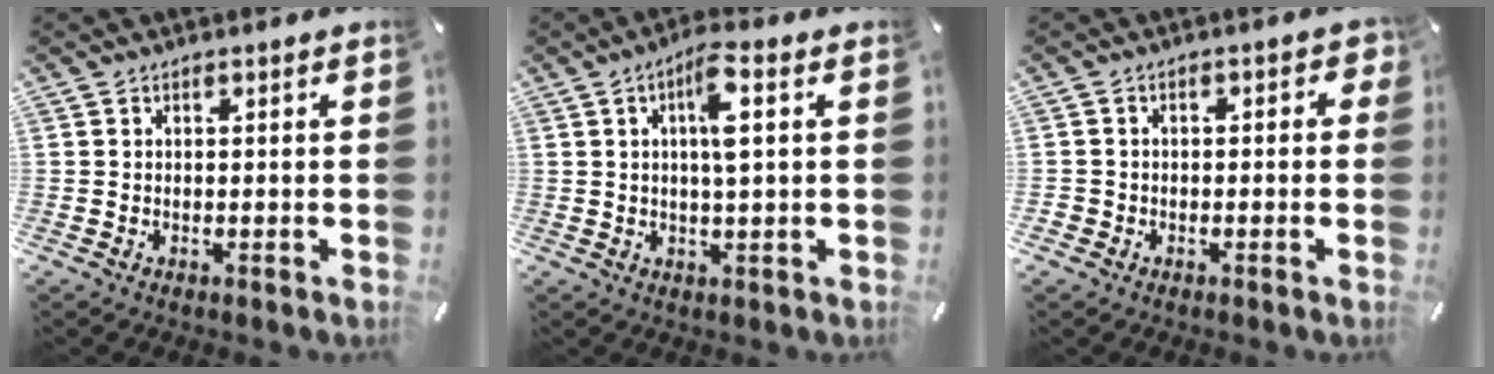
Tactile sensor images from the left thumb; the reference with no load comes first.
{"total": 7.6, "force": [2.0, 1.6, 7.2], "torque": [-0.126, -0.002, 0.028]}
{"total": 3.7, "force": [-1.5, 2.9, 1.7], "torque": [-0.029, 0.015, -0.029]}